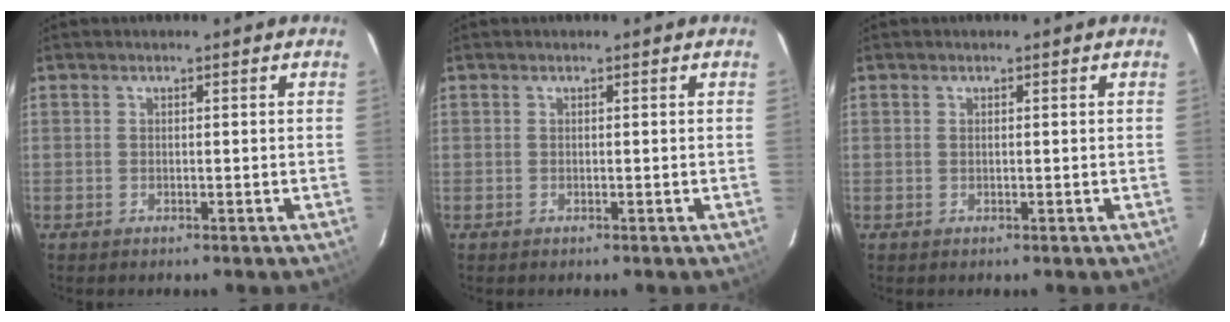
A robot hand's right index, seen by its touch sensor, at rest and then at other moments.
{"total": 0.0}
{"total": 0.0}